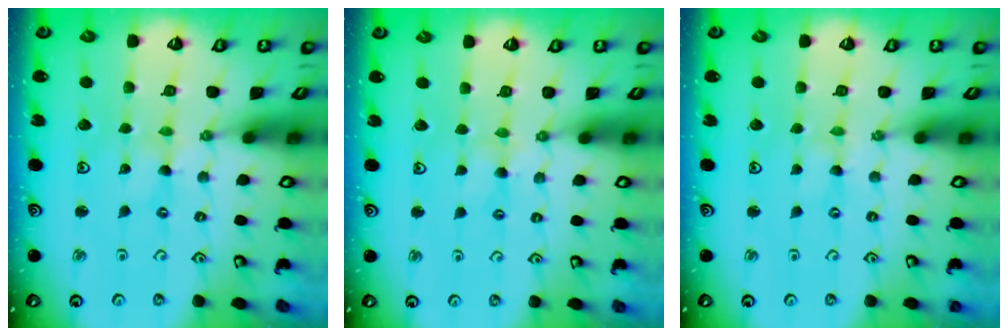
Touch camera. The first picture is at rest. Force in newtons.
{"total": 2.7, "press": 2.6, "slide": 0.4}
{"total": 0.0}